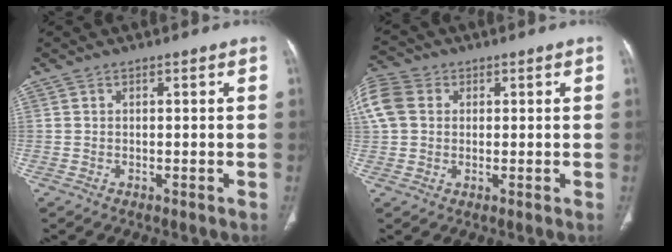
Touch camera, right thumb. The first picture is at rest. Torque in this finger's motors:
{"motor_torque": [0.18, 0.15, 0.51, -0.15, 0.18]}